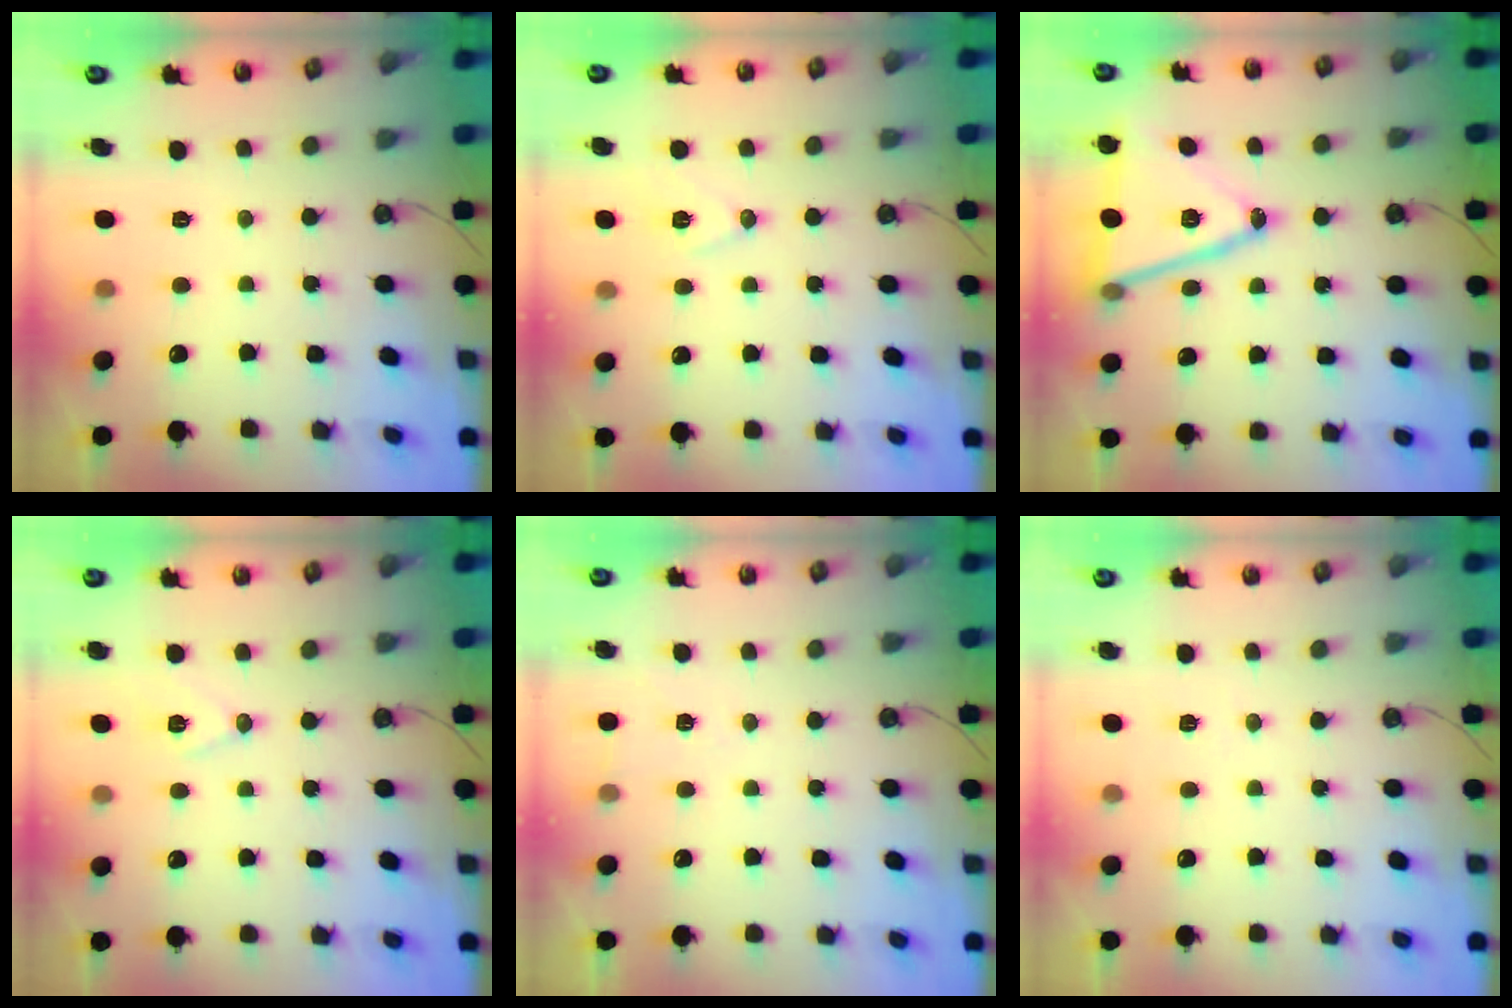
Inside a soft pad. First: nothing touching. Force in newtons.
{"total": 8.6, "press": 7.8, "slide": 3.6}
{"total": 19.0, "press": 18.6, "slide": 3.5}
{"total": 8.2, "press": 7.4, "slide": 3.5}
{"total": 4.7, "press": 3.0, "slide": 3.6}
{"total": 6.9, "press": 5.5, "slide": 4.1}